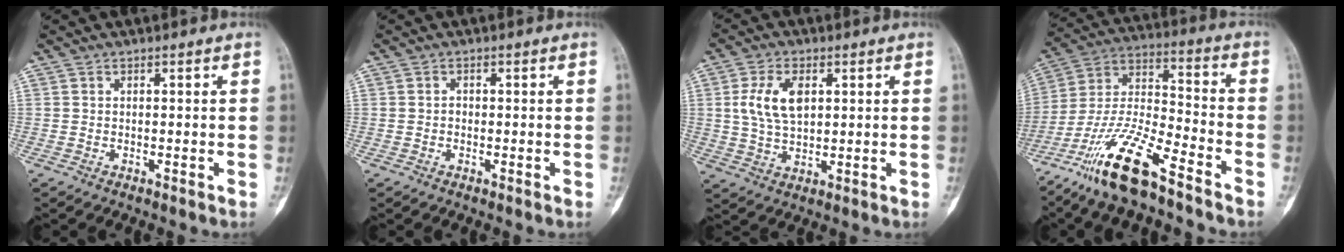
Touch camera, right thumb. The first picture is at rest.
{"total": 0.5, "force": [-0.1, 0.4, 0.2], "torque": [-0.001, 0.003, -0.005]}
{"total": 8.5, "force": [2.0, 4.9, 6.7], "torque": [-0.129, -0.002, 0.042]}
{"total": 16.7, "force": [-11.6, 3.7, 11.5], "torque": [-0.229, 0.067, -0.216]}